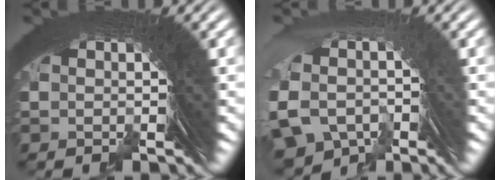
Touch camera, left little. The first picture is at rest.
{"total": 5.5, "force": [-2.9, 4.5, 1.4], "torque": [-0.039, -0.017, -0.044]}